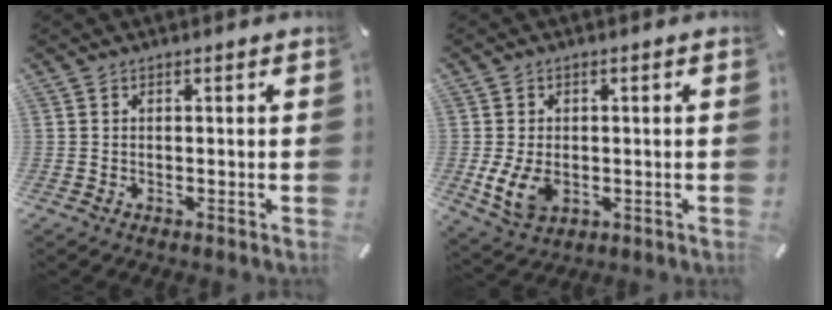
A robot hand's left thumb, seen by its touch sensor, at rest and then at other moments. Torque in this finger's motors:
{"motor_torque": [0.73, 2.06, 0.35, -0.25, 0.16]}